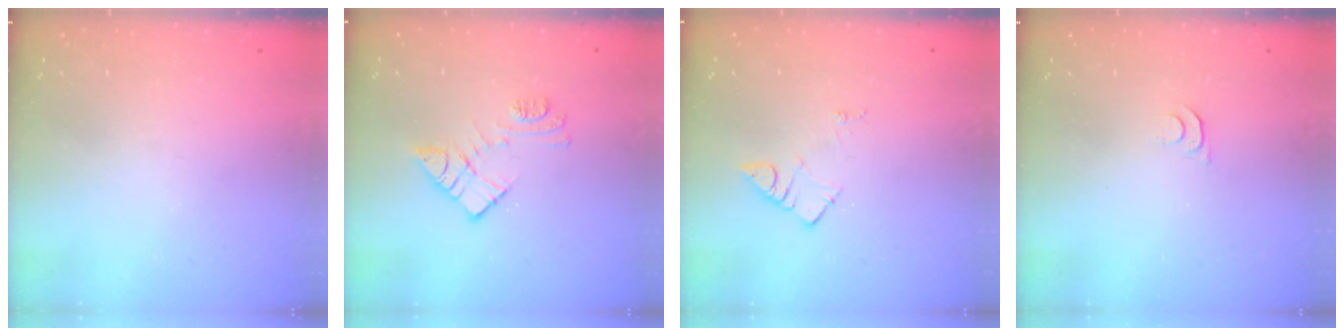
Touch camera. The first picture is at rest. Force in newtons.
{"total": 11.0, "press": 11.0, "slide": 0.9}
{"total": 3.8, "press": 3.7, "slide": 0.5}
{"total": 5.3, "press": 5.3, "slide": 0.5}